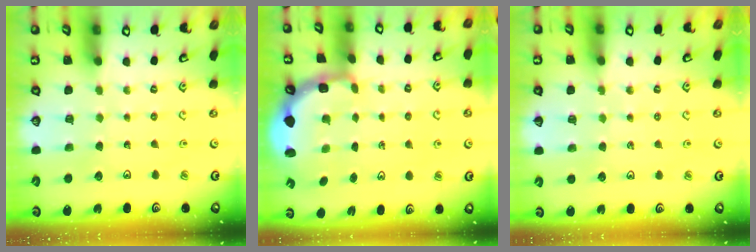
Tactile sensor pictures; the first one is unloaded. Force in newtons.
{"total": 3.8, "press": 3.2, "slide": 2.1}
{"total": 5.3, "press": 5.1, "slide": 1.3}